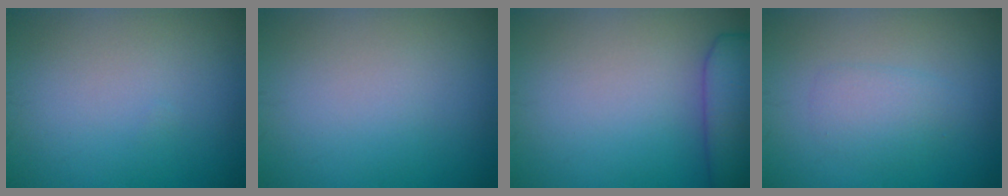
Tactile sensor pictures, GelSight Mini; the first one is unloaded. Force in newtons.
{"total": 0.0}
{"total": 6.1, "press": 6.1, "slide": 0.4}
{"total": 1.9, "press": 1.9, "slide": 0.1}